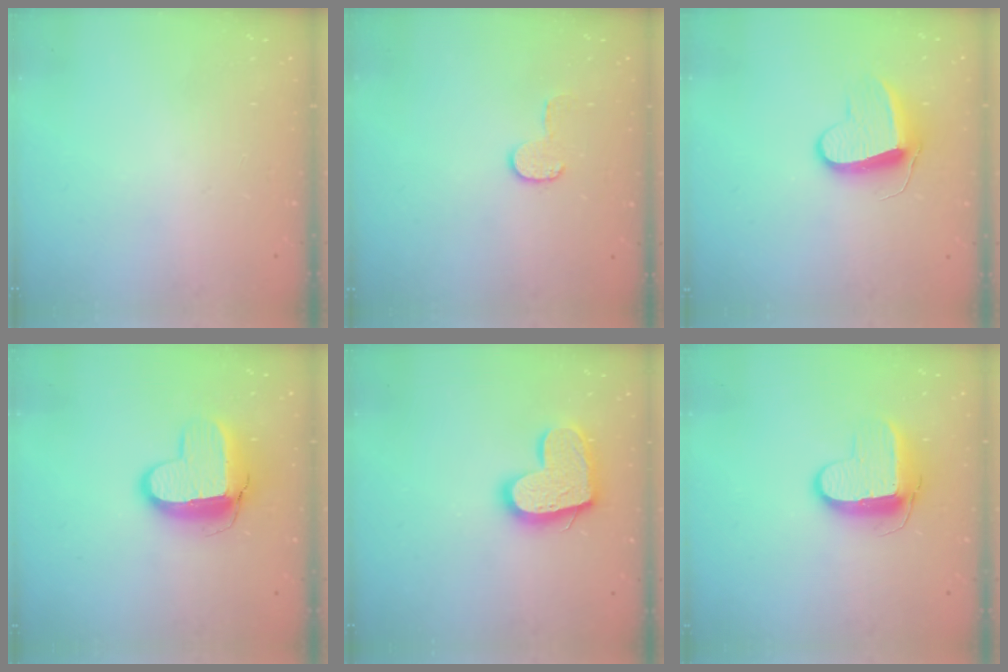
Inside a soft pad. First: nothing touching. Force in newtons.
{"total": 5.9, "press": 5.9, "slide": 0.4}
{"total": 10.7, "press": 10.7, "slide": 0.7}
{"total": 12.0, "press": 12.0, "slide": 0.7}
{"total": 15.1, "press": 15.0, "slide": 1.0}
{"total": 10.2, "press": 10.1, "slide": 0.8}